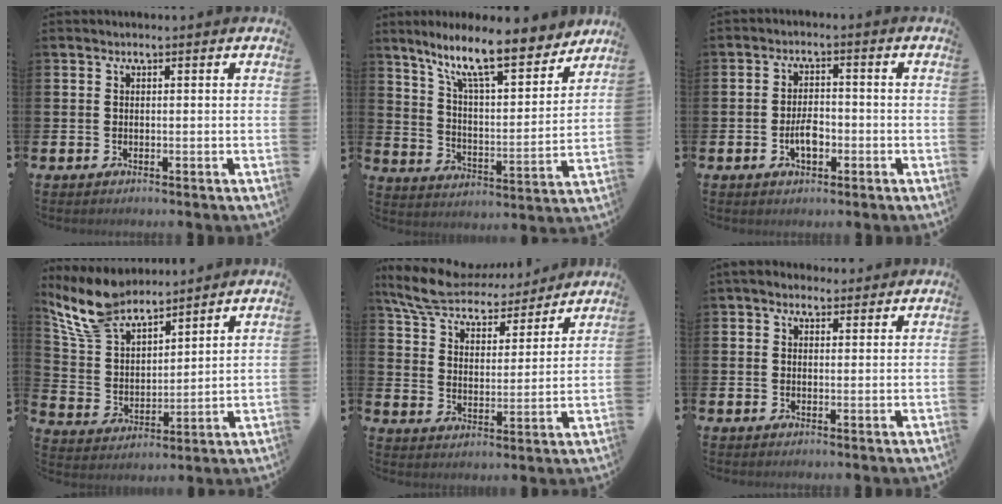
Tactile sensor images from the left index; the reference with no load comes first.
{"total": 12.5, "force": [10.2, 2.3, 6.9], "torque": [-0.143, -0.061, 0.172]}
{"total": 3.6, "force": [-1.2, 2.0, 2.8], "torque": [-0.044, 0.003, -0.024]}
{"total": 9.3, "force": [8.4, 3.2, 2.5], "torque": [-0.089, -0.039, 0.158]}
{"total": 7.9, "force": [7.4, 2.0, 2.1], "torque": [-0.077, -0.052, 0.131]}
{"total": 2.8, "force": [2.3, 1.5, 0.6], "torque": [0.003, -0.005, 0.037]}